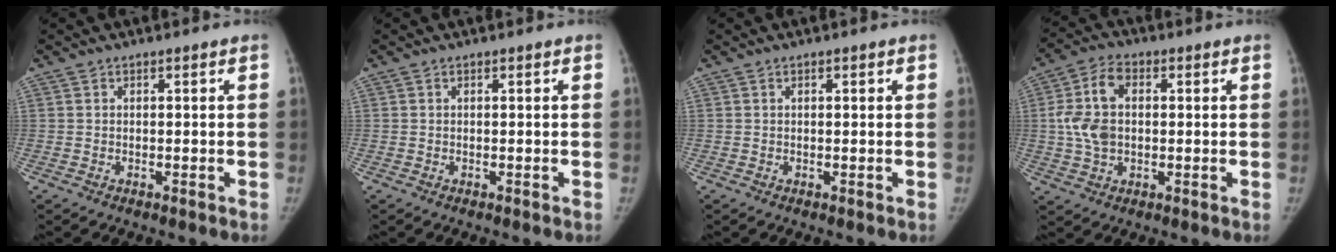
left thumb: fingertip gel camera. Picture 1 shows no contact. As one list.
[{"total": 0.0}, {"total": 0.7, "force": [0.2, 0.2, 0.6], "torque": [-0.010, 0.002, 0.004]}, {"total": 9.4, "force": [0.6, 6.2, 7.0], "torque": [-0.138, 0.015, 0.011]}]